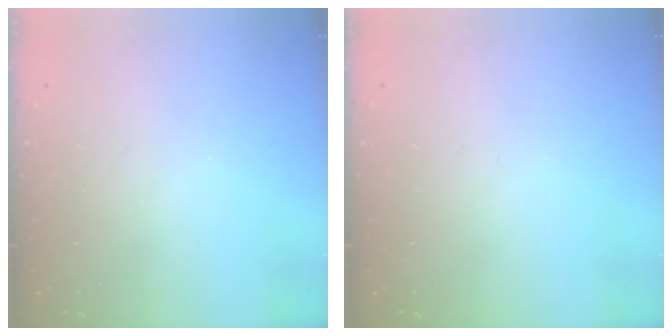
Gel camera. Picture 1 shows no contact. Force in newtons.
{"total": 0.0}